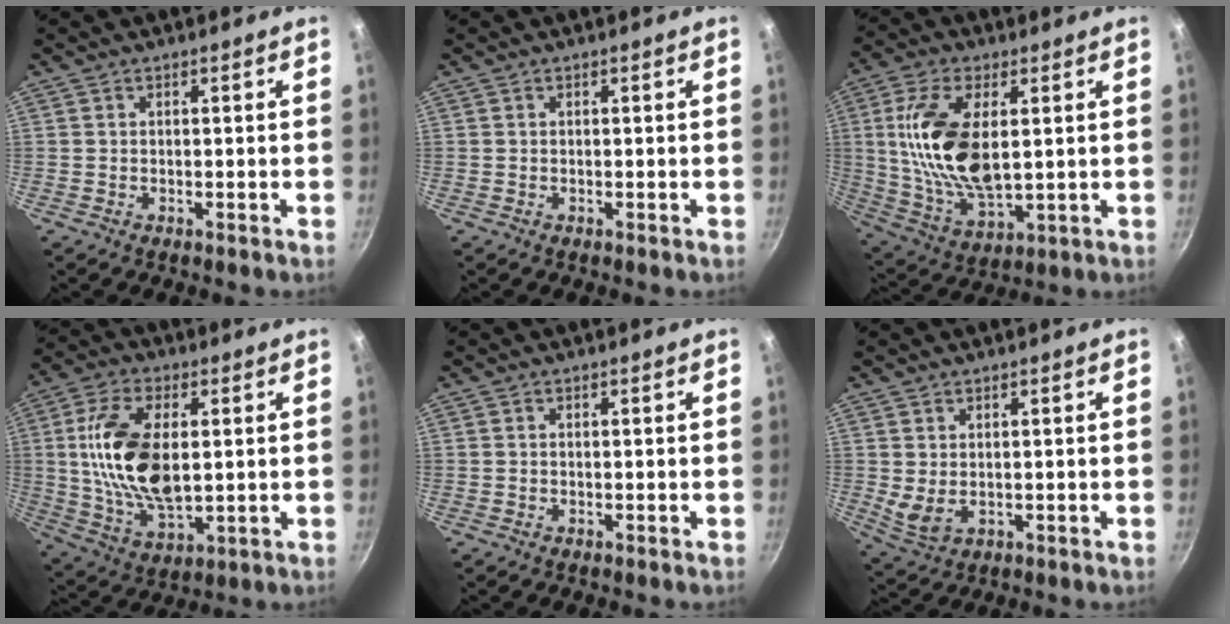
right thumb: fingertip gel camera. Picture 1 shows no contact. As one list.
[{"total": 0.0}, {"total": 17.7, "force": [2.5, 8.7, 15.2], "torque": [-0.301, -0.014, 0.056]}, {"total": 17.5, "force": [1.8, 9.0, 15.0], "torque": [-0.289, -0.010, 0.041]}, {"total": 0.0}, {"total": 4.0, "force": [0.3, 2.4, 3.3], "torque": [-0.069, -0.004, 0.020]}]